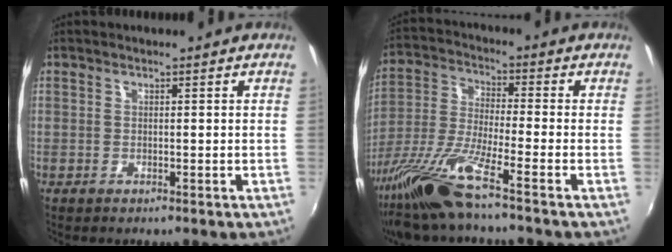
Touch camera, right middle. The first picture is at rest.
{"total": 14.1, "force": [-11.0, -0.5, 8.9], "torque": [-0.191, -0.029, -0.214]}